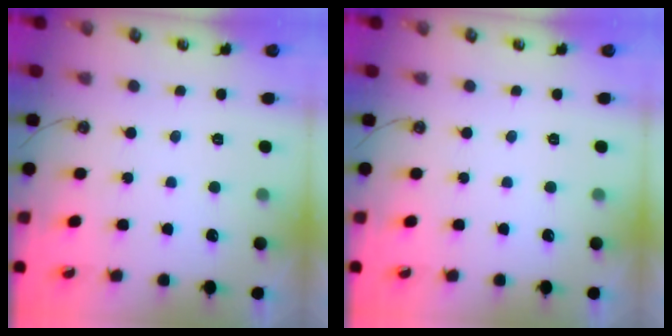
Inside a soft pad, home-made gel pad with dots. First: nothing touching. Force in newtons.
{"total": 0.0}